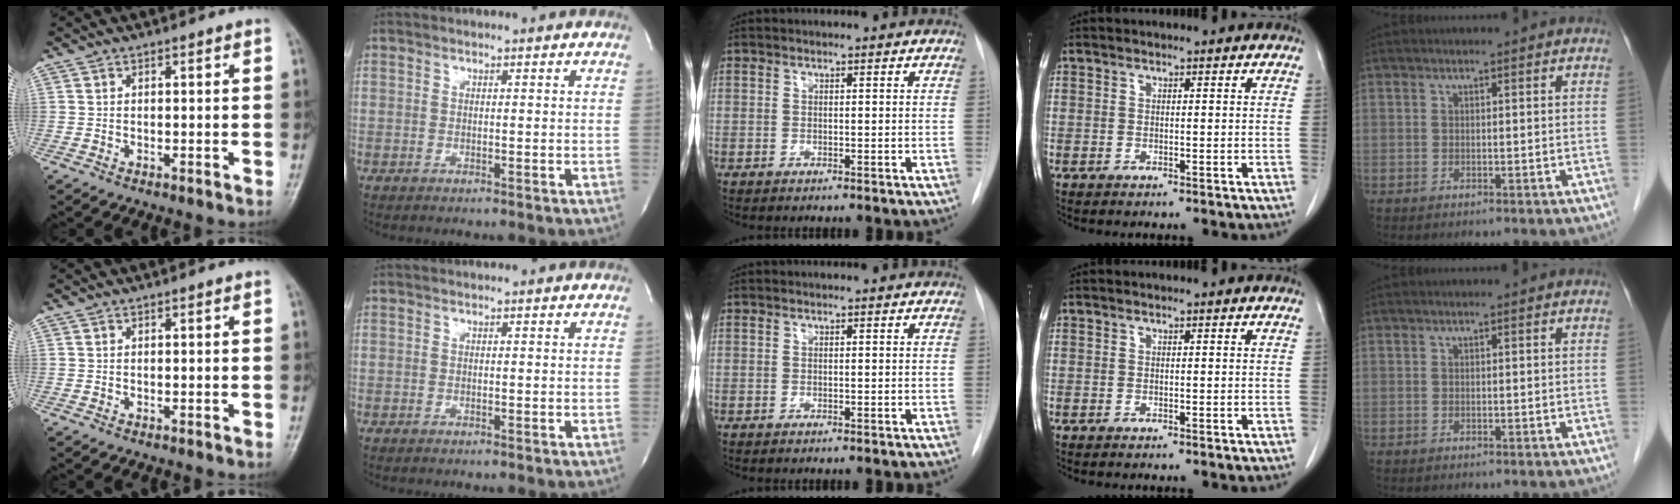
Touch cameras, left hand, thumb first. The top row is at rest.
{}